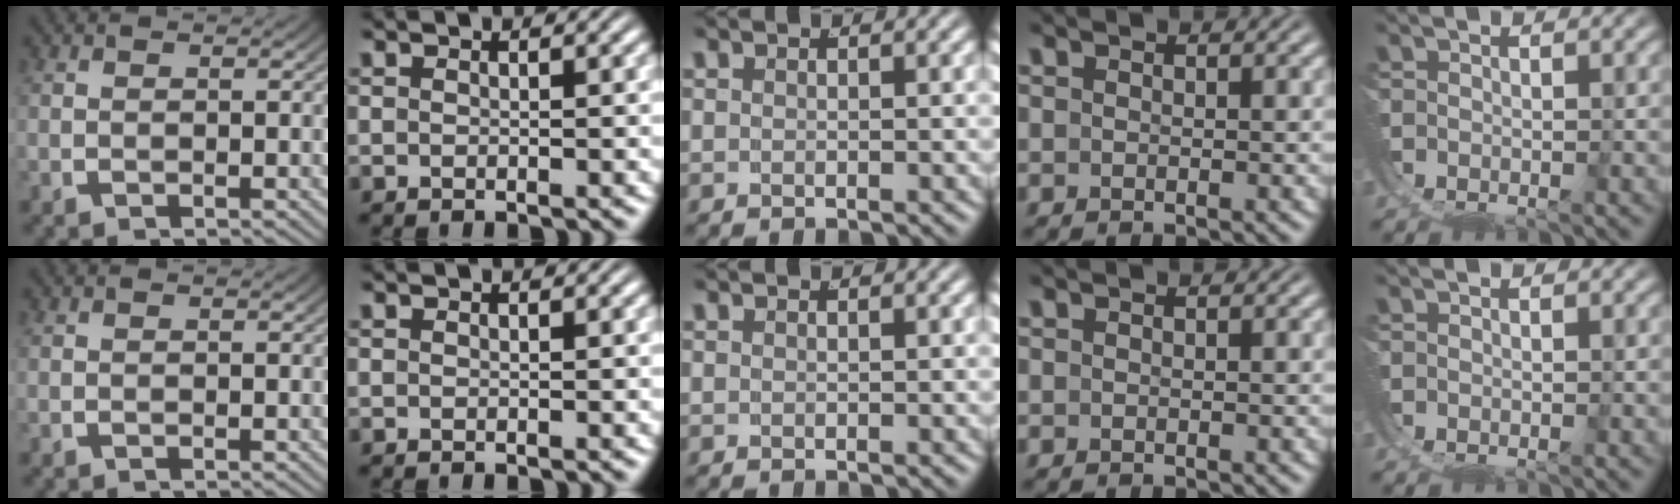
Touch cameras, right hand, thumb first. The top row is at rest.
{}